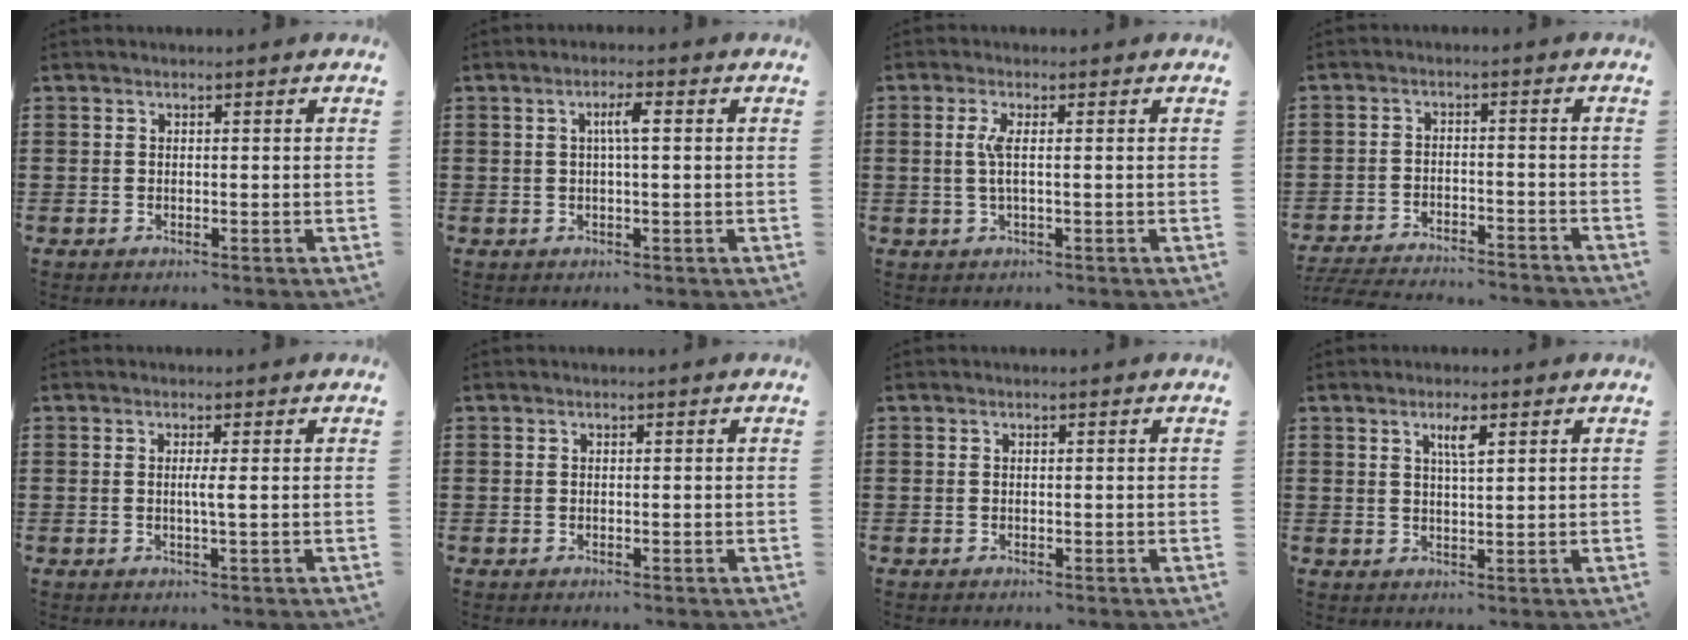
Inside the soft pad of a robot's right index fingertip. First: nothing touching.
{"total": 3.1, "force": [0.4, 0.4, 3.0], "torque": [-0.058, 0.003, 0.003]}
{"total": 2.9, "force": [0.1, 0.2, 2.9], "torque": [-0.072, -0.009, -0.006]}
{"total": 4.7, "force": [-4.6, 0.0, 0.7], "torque": [-0.026, -0.005, -0.098]}
{"total": 1.6, "force": [0.0, -0.3, 1.6], "torque": [-0.031, -0.005, -0.003]}
{"total": 0.0}
{"total": 0.0}
{"total": 3.0, "force": [1.5, 0.6, 2.6], "torque": [-0.046, 0.002, 0.022]}